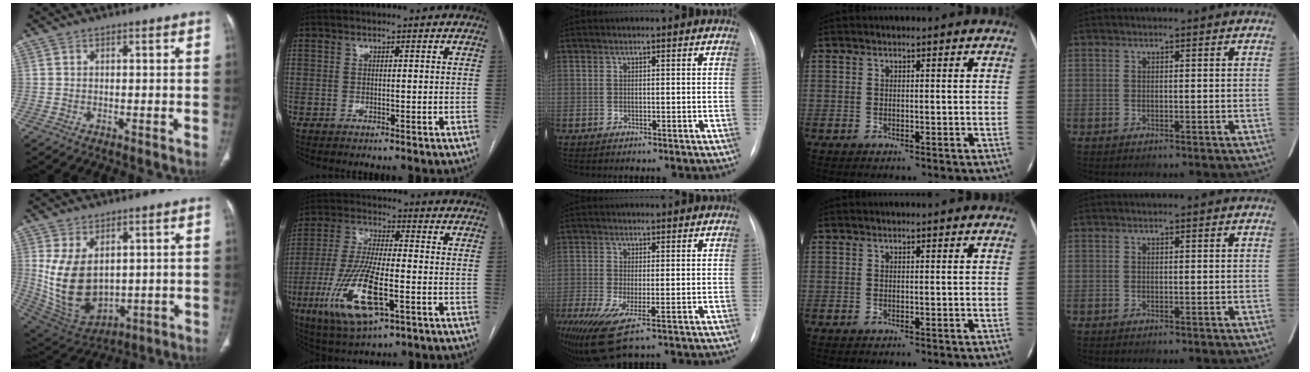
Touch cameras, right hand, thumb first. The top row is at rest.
{"thumb": {"total": 14.3, "force": [1.8, 9.3, 10.8], "torque": [-0.189, -0.015, 0.065]}, "index": {"total": 14.8, "force": [-5.2, 3.5, 13.4], "torque": [-0.283, -0.022, -0.086]}, "middle": {"total": 10.5, "force": [-4.9, 3.6, 8.6], "torque": [-0.188, -0.026, -0.079]}}